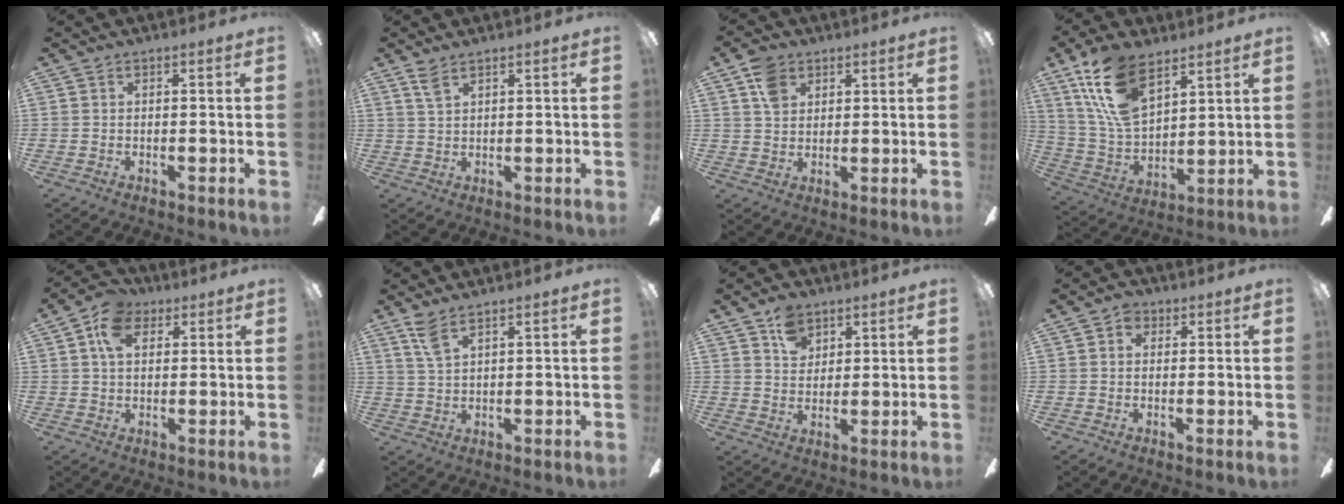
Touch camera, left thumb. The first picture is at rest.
{"total": 3.3, "force": [2.2, 1.2, 2.0], "torque": [-0.047, 0.001, 0.041]}
{"total": 6.5, "force": [3.6, 4.6, 2.8], "torque": [-0.053, 0.001, 0.069]}
{"total": 17.7, "force": [10.4, 8.9, 11.1], "torque": [-0.246, -0.032, 0.191]}
{"total": 8.7, "force": [3.7, 5.8, 5.4], "torque": [-0.099, 0.013, 0.070]}
{"total": 4.7, "force": [3.3, 1.3, 3.0], "torque": [-0.069, -0.005, 0.061]}
{"total": 6.6, "force": [4.1, 4.6, 2.4], "torque": [-0.039, -0.003, 0.075]}
{"total": 2.9, "force": [0.8, 2.2, 1.6], "torque": [-0.023, 0.006, 0.012]}